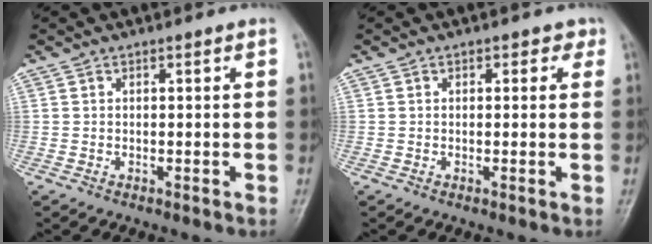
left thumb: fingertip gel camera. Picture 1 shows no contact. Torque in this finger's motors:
{"motor_torque": [-0.18, 0.04, -0.21, -0.25, 0.04]}